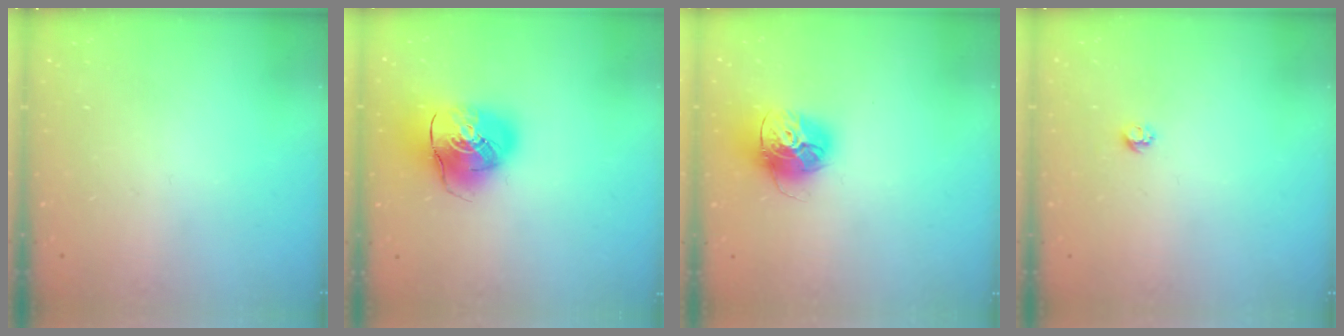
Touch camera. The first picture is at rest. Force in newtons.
{"total": 14.1, "press": 13.9, "slide": 2.5}
{"total": 14.9, "press": 14.9, "slide": 1.6}
{"total": 3.8, "press": 3.7, "slide": 0.5}